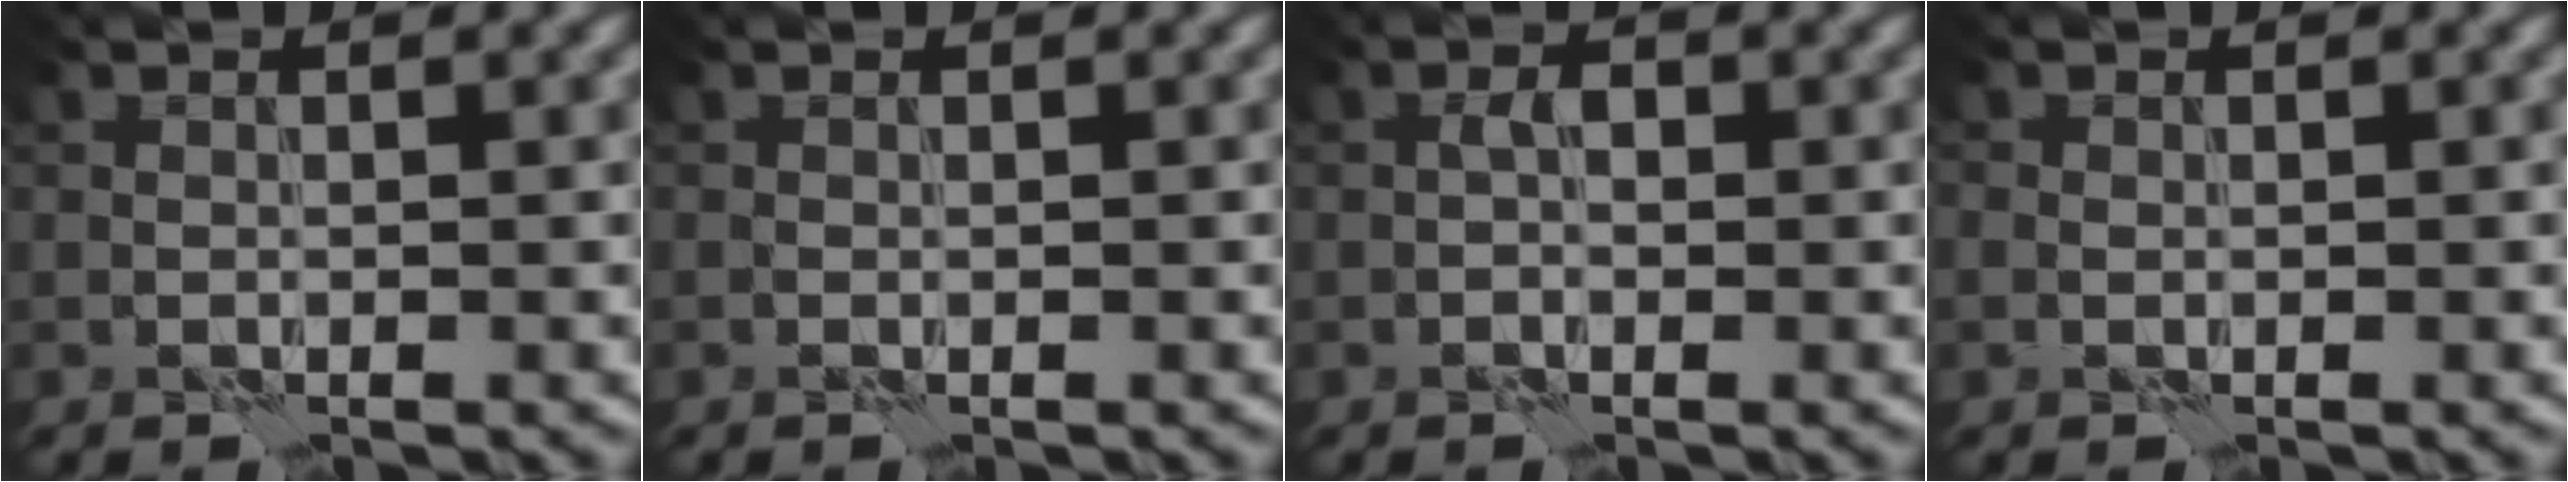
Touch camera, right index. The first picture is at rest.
{"total": 0.0}
{"total": 1.2, "force": [-0.2, 0.7, 1.0], "torque": [-0.016, 0.007, -0.006]}
{"total": 0.8, "force": [0.0, 0.7, 0.4], "torque": [-0.006, 0.000, -0.001]}